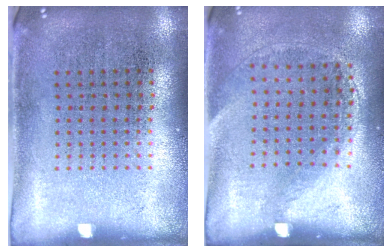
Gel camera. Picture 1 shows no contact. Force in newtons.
{"total": 1.4, "press": 1.0, "slide": 1.0}